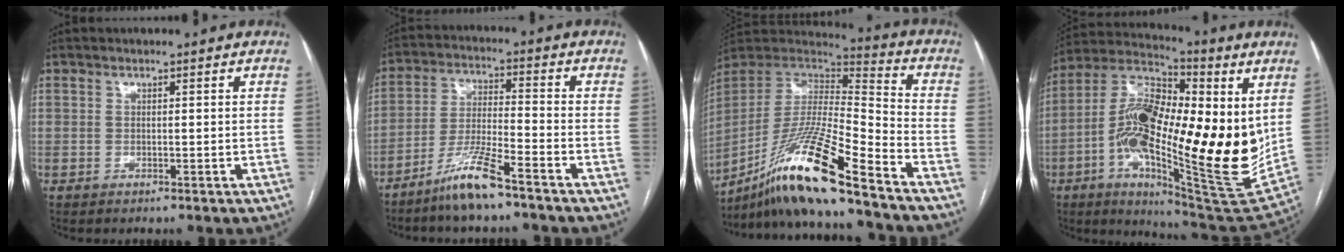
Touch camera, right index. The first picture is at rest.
{"total": 8.4, "force": [-6.3, 0.2, 5.5], "torque": [-0.114, -0.019, -0.125]}
{"total": 20.2, "force": [-15.1, -0.1, 13.5], "torque": [-0.291, -0.022, -0.284]}
{"total": 27.9, "force": [0.9, 8.1, 26.7], "torque": [-0.437, 0.013, 0.010]}